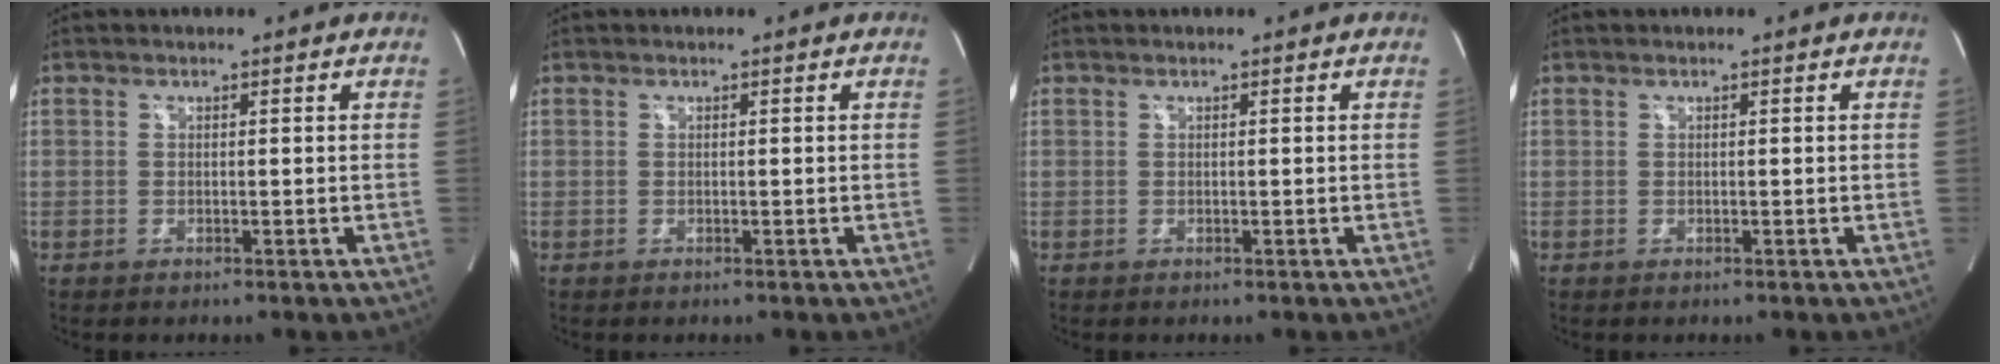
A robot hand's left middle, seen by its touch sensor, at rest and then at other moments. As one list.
[{"total": 0.0}, {"total": 0.0}, {"total": 0.0}]